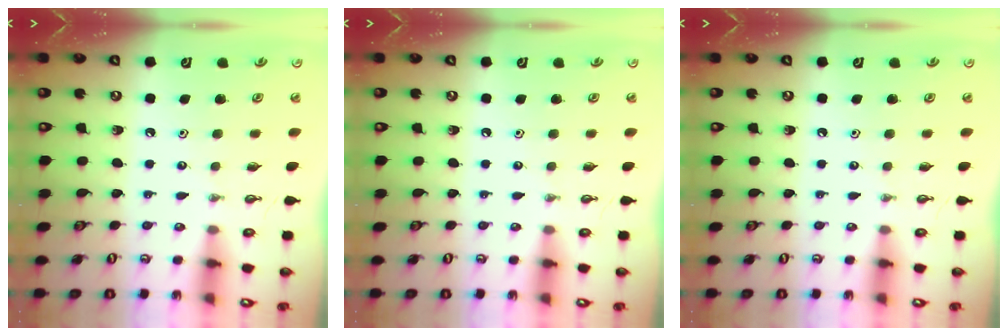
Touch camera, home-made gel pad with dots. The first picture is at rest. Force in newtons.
{"total": 0.0}
{"total": 0.0}